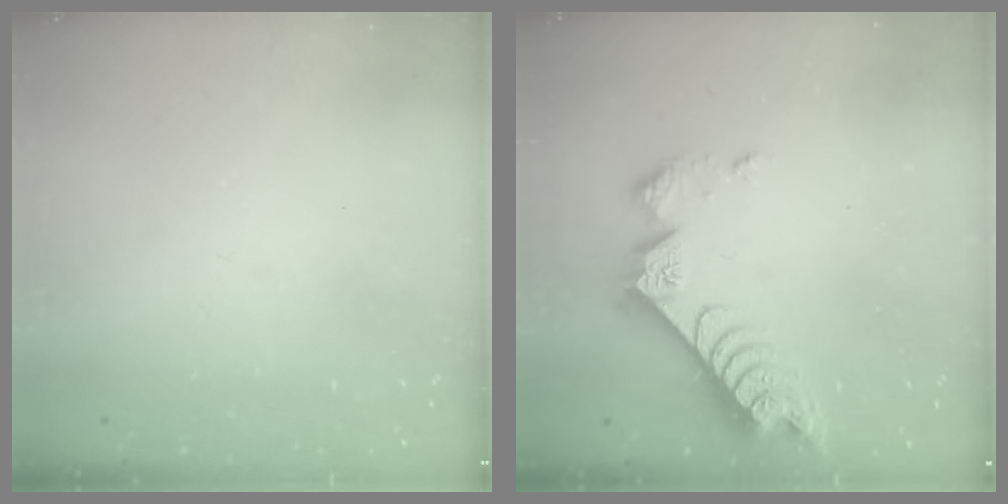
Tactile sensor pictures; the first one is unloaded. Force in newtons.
{"total": 8.8, "press": 8.8, "slide": 0.8}